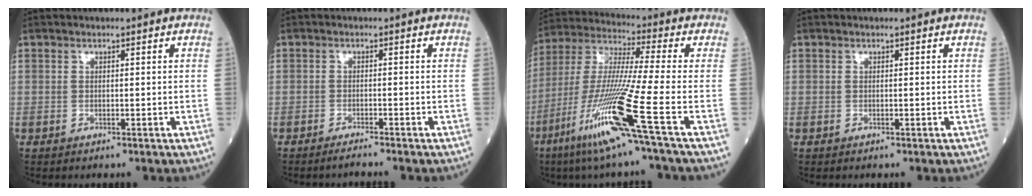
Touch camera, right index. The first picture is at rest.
{"total": 2.0, "force": [-1.9, -0.4, 0.7], "torque": [-0.013, 0.000, -0.030]}
{"total": 16.8, "force": [-7.9, -2.2, 14.6], "torque": [-0.307, -0.038, -0.156]}
{"total": 0.0}